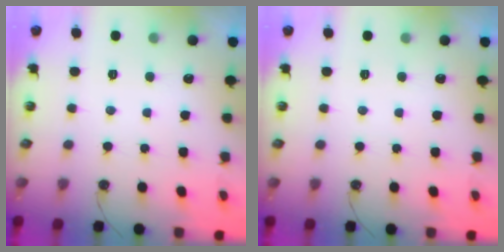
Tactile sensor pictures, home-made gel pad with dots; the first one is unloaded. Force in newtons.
{"total": 0.0}